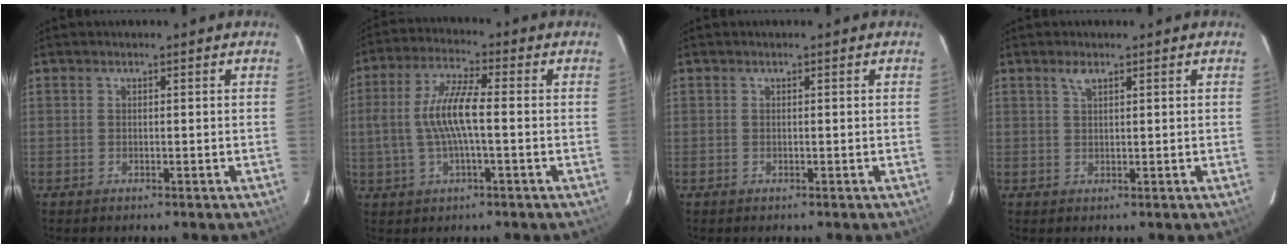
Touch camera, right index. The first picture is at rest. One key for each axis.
{"total": 9.5, "fx": -0.6, "fy": 2.0, "fz": 9.2, "tx": -0.189, "ty": 0.005, "tz": -0.009}
{"total": 0.0}
{"total": 1.6, "fx": 1.1, "fy": 0.5, "fz": 1.1, "tx": -0.021, "ty": 0.004, "tz": 0.020}